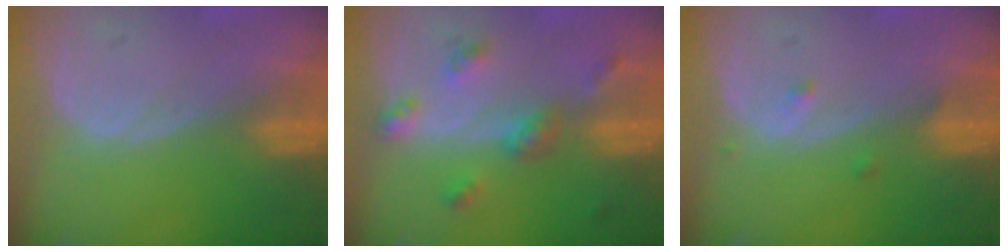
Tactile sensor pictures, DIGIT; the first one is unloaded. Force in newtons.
{"total": 4.8, "press": 4.6, "slide": 1.5}
{"total": 1.1, "press": 1.1, "slide": 0.1}